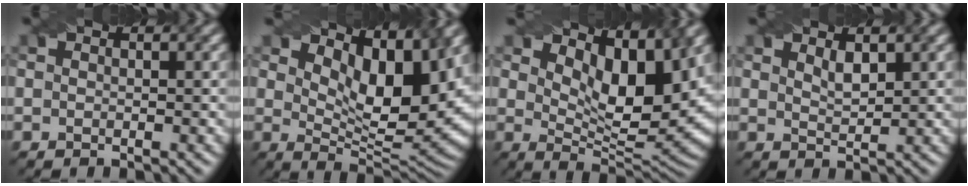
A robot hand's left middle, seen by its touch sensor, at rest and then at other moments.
{"total": 9.8, "force": [4.9, 3.7, 7.7], "torque": [-0.128, -0.002, 0.087]}
{"total": 8.8, "force": [4.4, 3.3, 6.9], "torque": [-0.117, -0.007, 0.079]}
{"total": 1.5, "force": [1.0, 0.5, 1.0], "torque": [-0.020, -0.002, 0.022]}